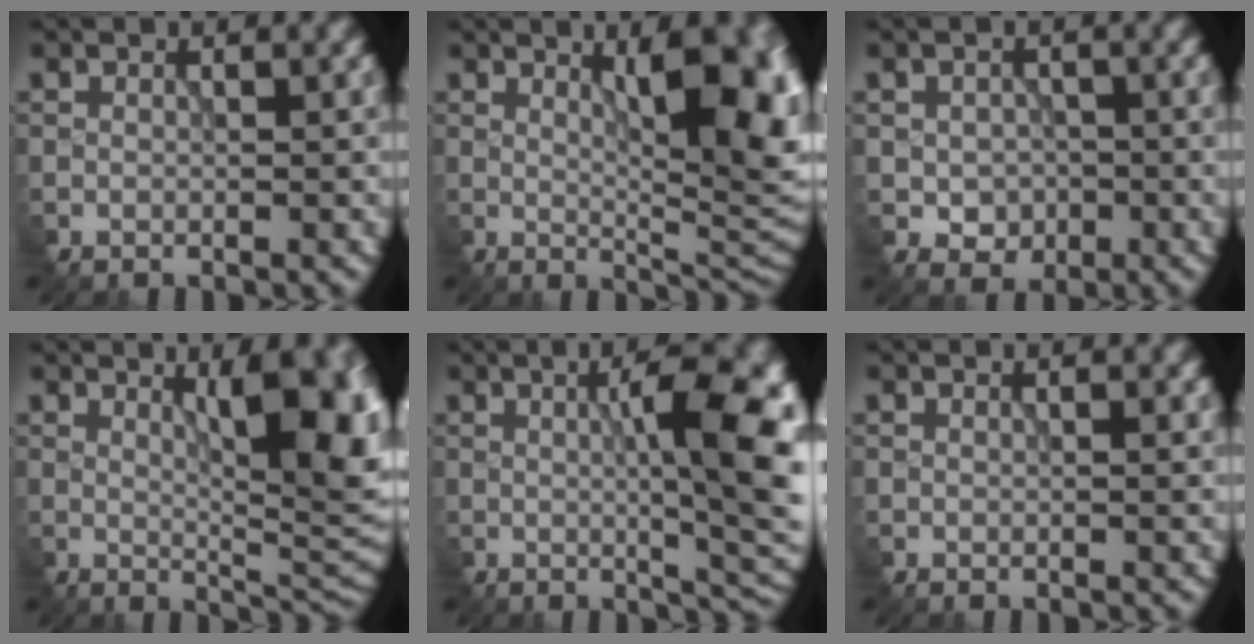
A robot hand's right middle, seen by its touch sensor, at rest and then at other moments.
{"total": 10.5, "force": [2.6, 3.6, 9.5], "torque": [-0.111, -0.001, 0.043]}
{"total": 2.2, "force": [-0.6, 1.9, 0.9], "torque": [-0.019, -0.006, -0.008]}
{"total": 9.3, "force": [2.3, 2.8, 8.6], "torque": [-0.113, -0.004, 0.042]}
{"total": 11.3, "force": [0.9, 3.3, 10.8], "torque": [-0.127, 0.001, 0.020]}
{"total": 0.6, "force": [0.3, 0.2, 0.5], "torque": [-0.005, 0.002, 0.004]}